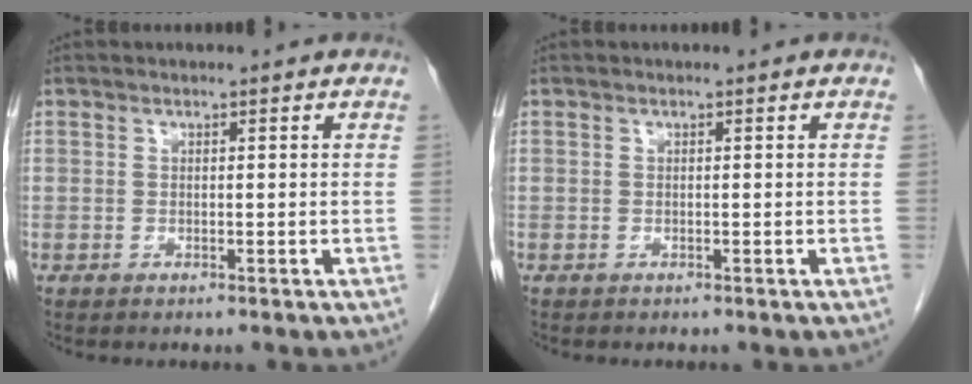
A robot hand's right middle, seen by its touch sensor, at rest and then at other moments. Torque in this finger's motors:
{"motor_torque": [-0.20, -0.08, -0.02, 0.00]}